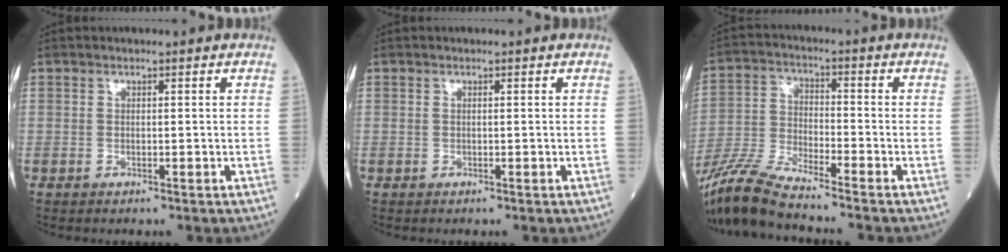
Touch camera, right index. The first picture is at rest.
{"total": 0.0}
{"total": 14.4, "force": [-13.0, -0.6, 6.0], "torque": [-0.130, -0.014, -0.252]}